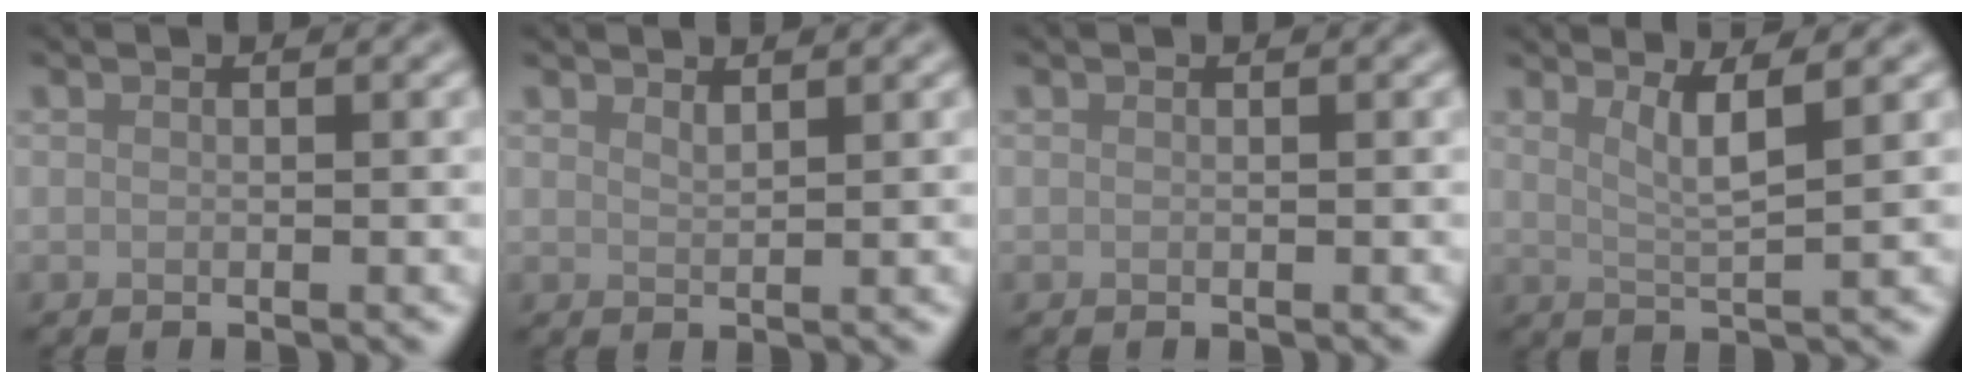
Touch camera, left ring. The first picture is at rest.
{"total": 1.0, "force": [0.9, 0.1, 0.4], "torque": [-0.005, 0.000, 0.017]}
{"total": 0.0}
{"total": 3.3, "force": [1.7, 0.5, 2.8], "torque": [-0.040, -0.004, 0.033]}